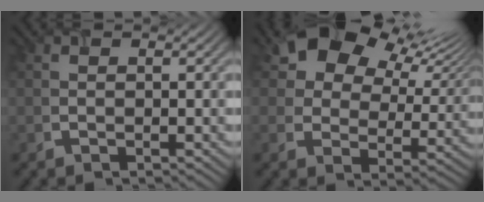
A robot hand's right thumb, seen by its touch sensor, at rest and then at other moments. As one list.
[{"total": 13.3, "force": [8.6, 8.0, 6.2], "torque": [-0.118, 0.016, 0.144]}]